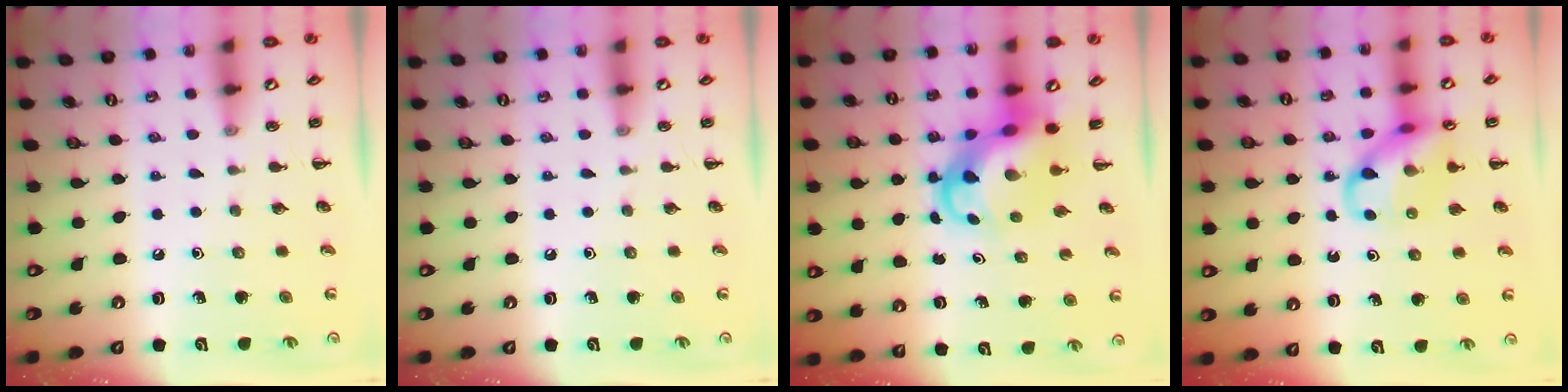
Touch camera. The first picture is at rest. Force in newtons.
{"total": 0.0}
{"total": 6.6, "press": 6.3, "slide": 2.2}
{"total": 13.7, "press": 13.5, "slide": 2.3}